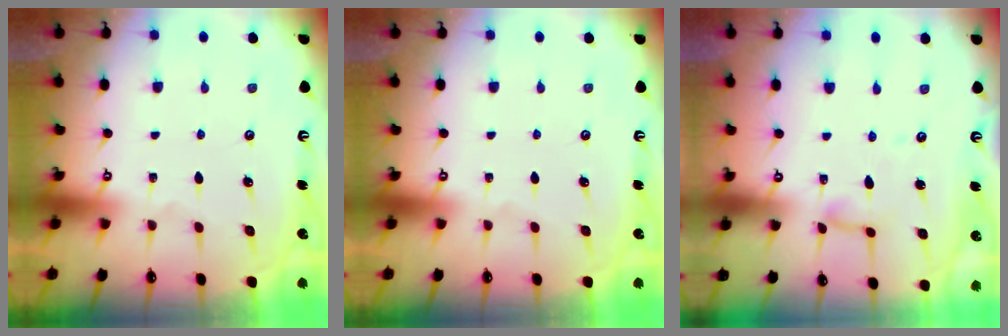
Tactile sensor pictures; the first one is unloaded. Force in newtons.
{"total": 0.0}
{"total": 5.2, "press": 5.2, "slide": 0.4}